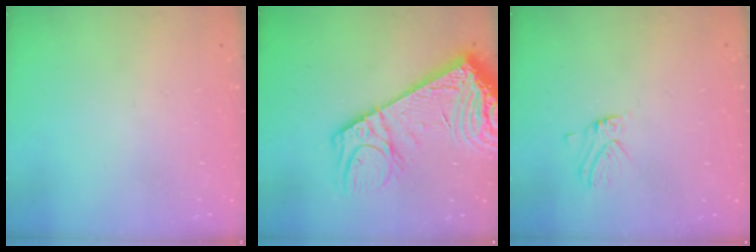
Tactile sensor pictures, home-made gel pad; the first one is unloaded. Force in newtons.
{"total": 22.3, "press": 21.7, "slide": 4.9}
{"total": 2.2, "press": 2.2, "slide": 0.3}